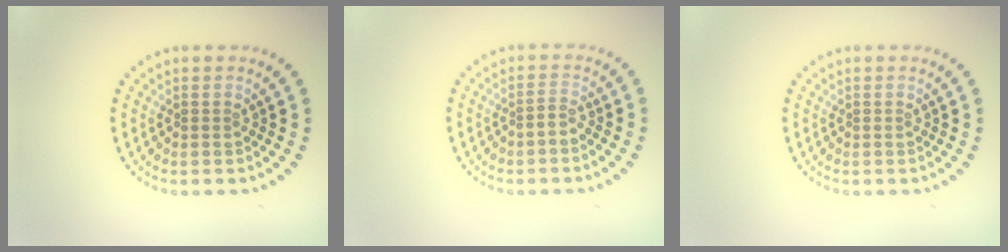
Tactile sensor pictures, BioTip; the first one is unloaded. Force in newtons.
{"total": 0.8, "press": 0.5, "slide": 0.6}
{"total": 0.0}